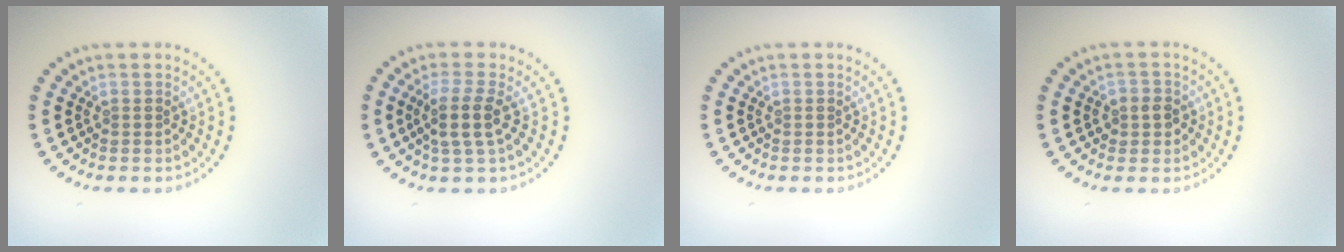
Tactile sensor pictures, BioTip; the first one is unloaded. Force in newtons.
{"total": 2.7, "press": 2.3, "slide": 1.5}
{"total": 0.0}
{"total": 1.9, "press": 1.8, "slide": 0.6}